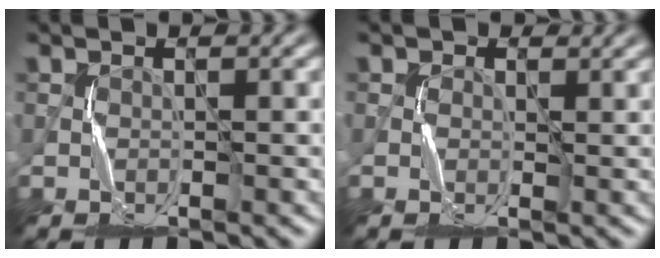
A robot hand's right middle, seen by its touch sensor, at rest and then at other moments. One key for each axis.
{"total": 1.3, "fx": 0.8, "fy": 1.0, "fz": 0.5, "tx": -0.003, "ty": -0.004, "tz": 0.008}